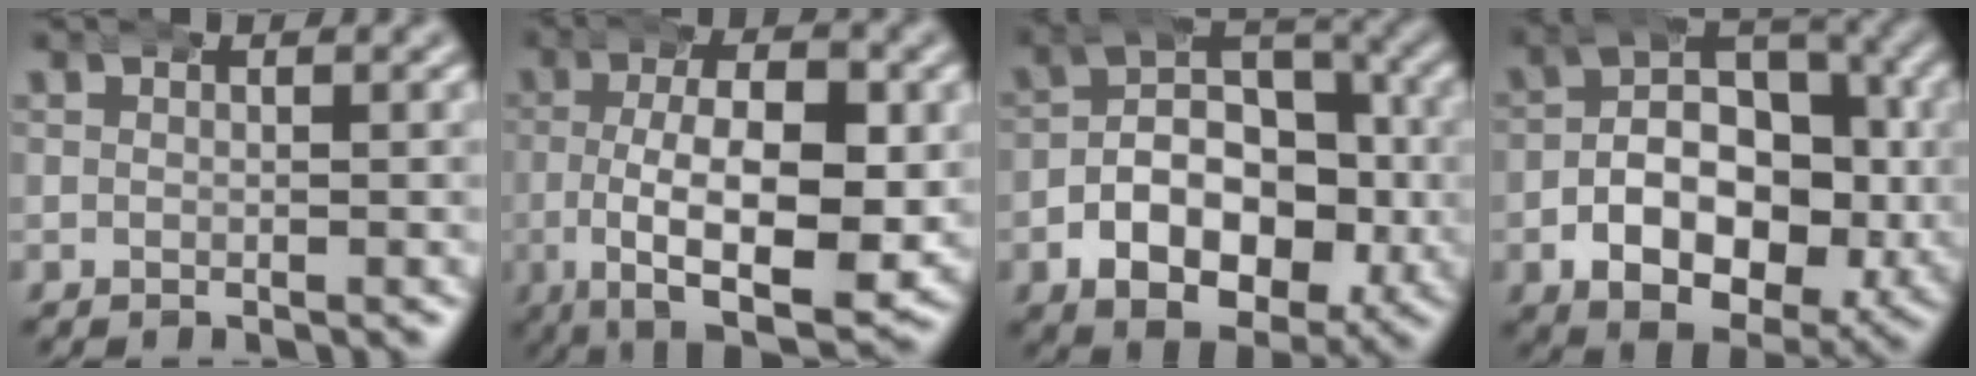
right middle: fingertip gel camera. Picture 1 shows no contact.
{"total": 14.0, "force": [-3.7, 7.7, 11.1], "torque": [-0.194, -0.048, -0.043]}
{"total": 10.8, "force": [-2.2, 8.0, 6.9], "torque": [-0.111, -0.021, -0.037]}
{"total": 11.1, "force": [-1.5, 7.9, 7.7], "torque": [-0.121, -0.016, -0.028]}